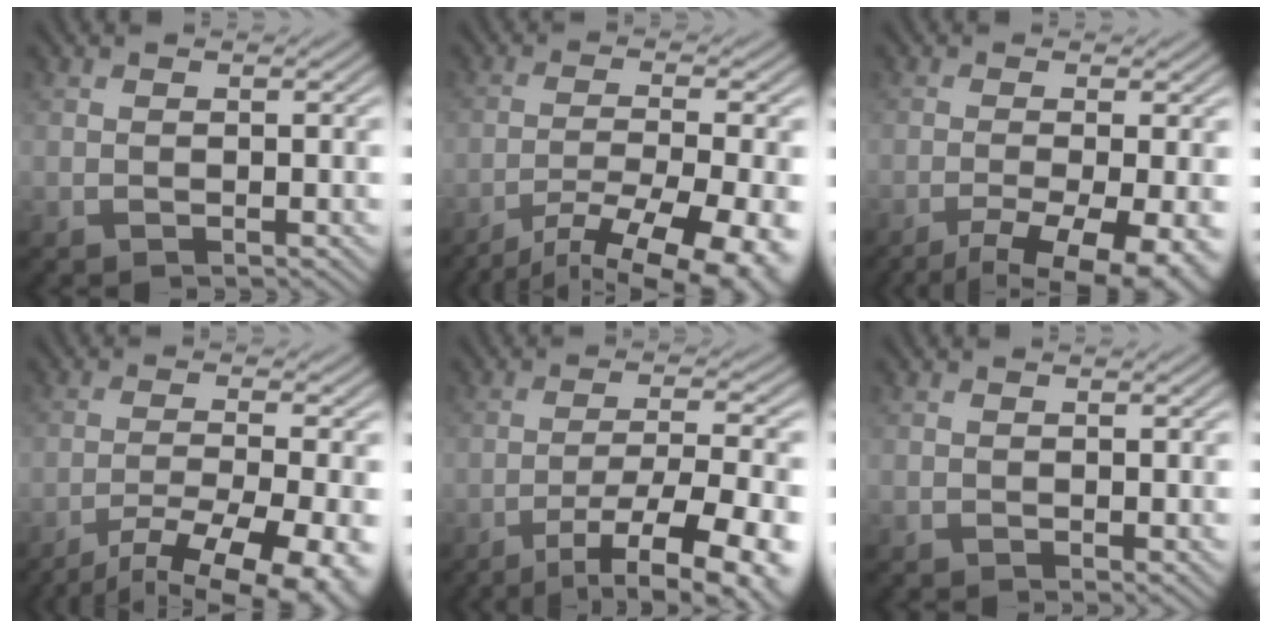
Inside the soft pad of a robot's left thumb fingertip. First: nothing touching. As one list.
[{"total": 13.7, "force": [-9.6, 3.2, 9.3], "torque": [-0.166, -0.035, -0.131]}, {"total": 8.4, "force": [-4.4, 2.2, 6.8], "torque": [-0.112, -0.016, -0.064]}, {"total": 12.3, "force": [-8.2, 3.0, 8.7], "torque": [-0.153, -0.030, -0.115]}, {"total": 13.0, "force": [-8.0, 3.0, 9.8], "torque": [-0.157, -0.012, -0.107]}, {"total": 0.6, "force": [0.1, 0.3, 0.5], "torque": [-0.004, -0.001, 0.002]}]